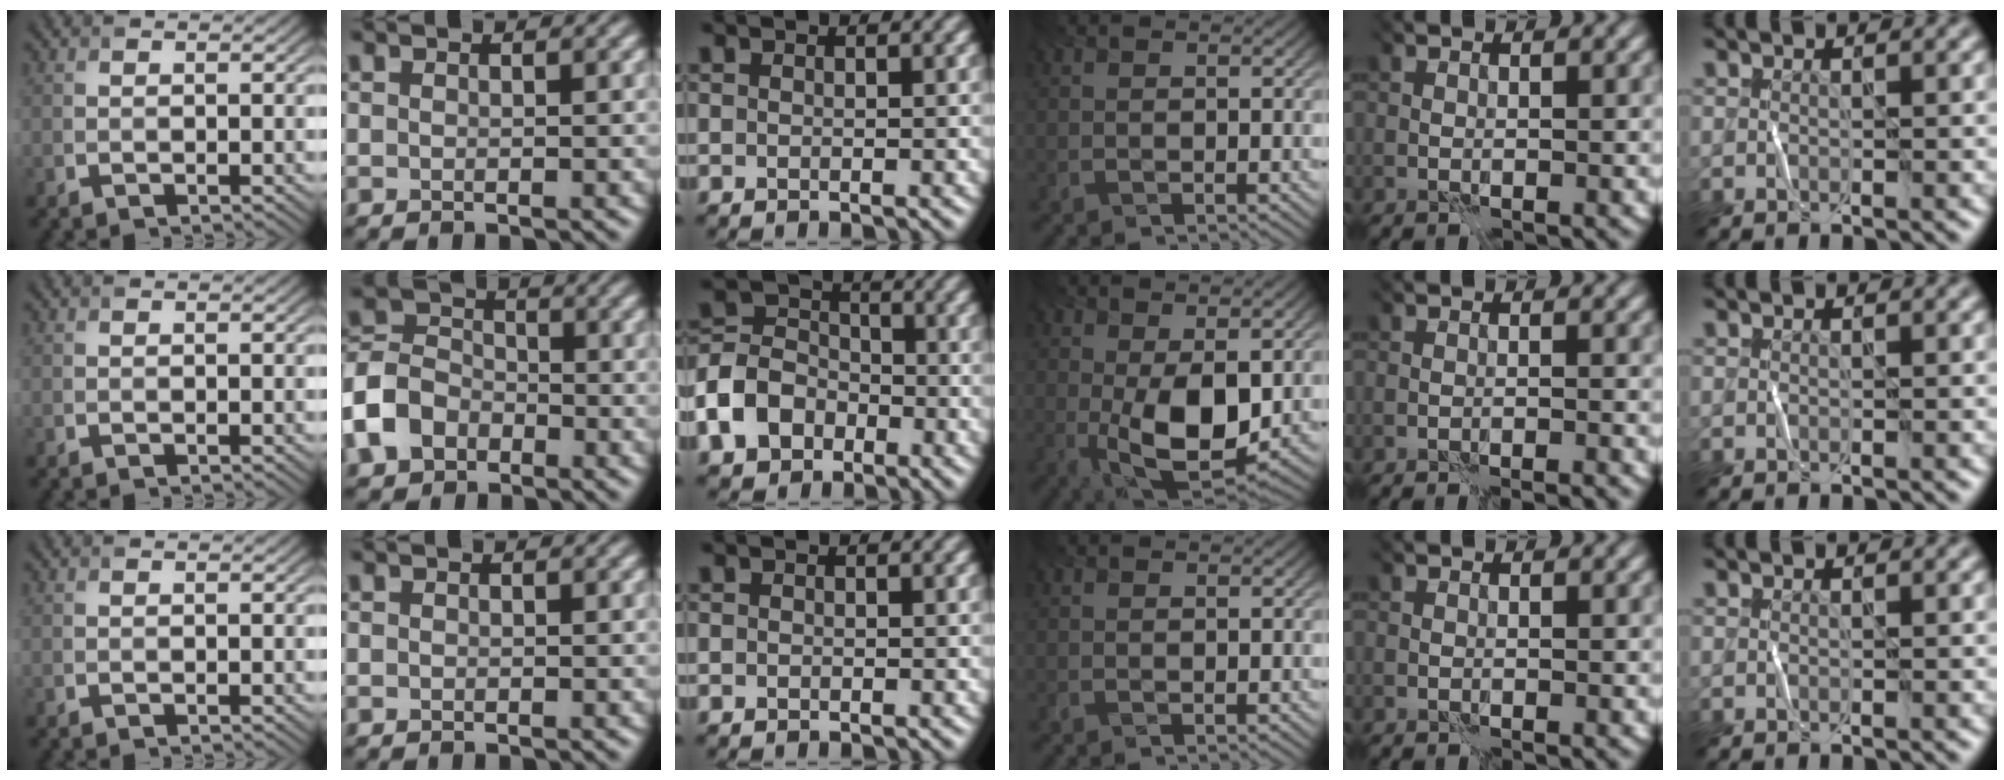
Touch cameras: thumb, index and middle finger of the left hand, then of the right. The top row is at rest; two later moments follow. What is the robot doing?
{"motion": "fold", "object": "bandana"}